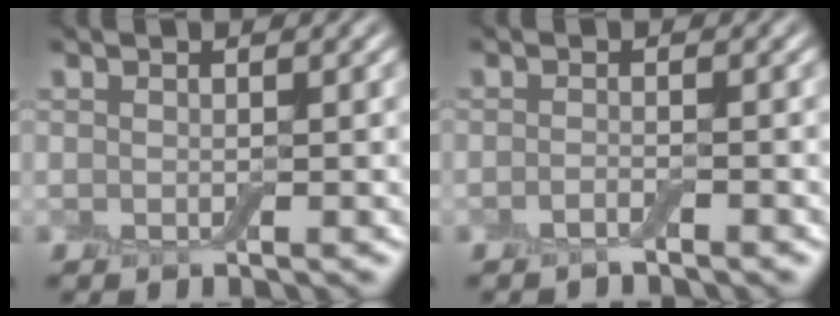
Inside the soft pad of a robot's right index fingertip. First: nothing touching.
{"total": 1.0, "force": [-0.8, 0.1, 0.6], "torque": [-0.012, -0.002, -0.016]}